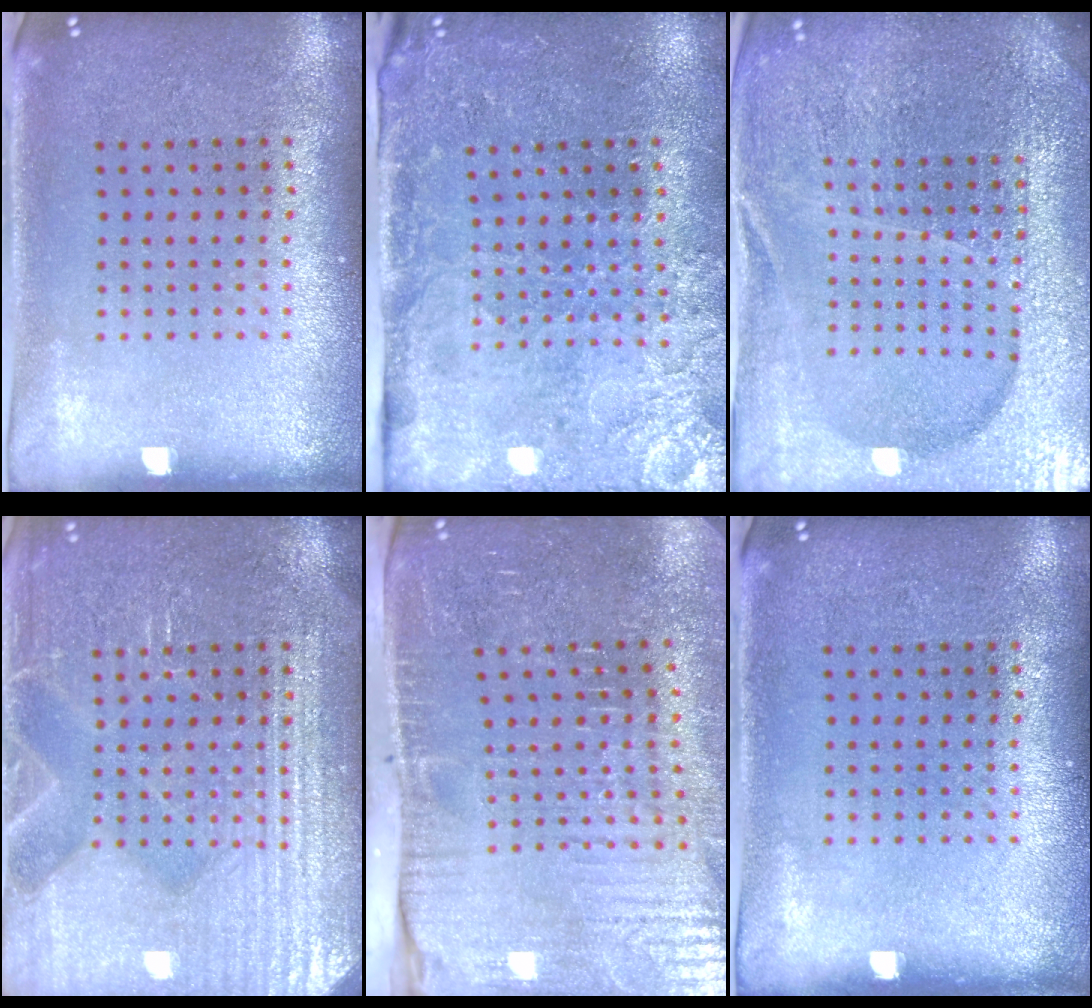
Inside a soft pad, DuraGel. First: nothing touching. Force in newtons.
{"total": 3.4, "press": 3.4, "slide": 0.4}
{"total": 5.5, "press": 5.0, "slide": 2.4}
{"total": 6.2, "press": 6.1, "slide": 0.8}
{"total": 4.7, "press": 4.5, "slide": 1.5}
{"total": 0.0}